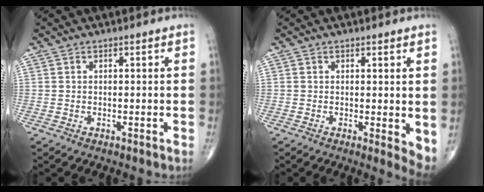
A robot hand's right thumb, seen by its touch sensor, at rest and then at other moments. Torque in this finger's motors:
{"motor_torque": [-0.17, 0.37, 0.03, -0.14, 0.01]}